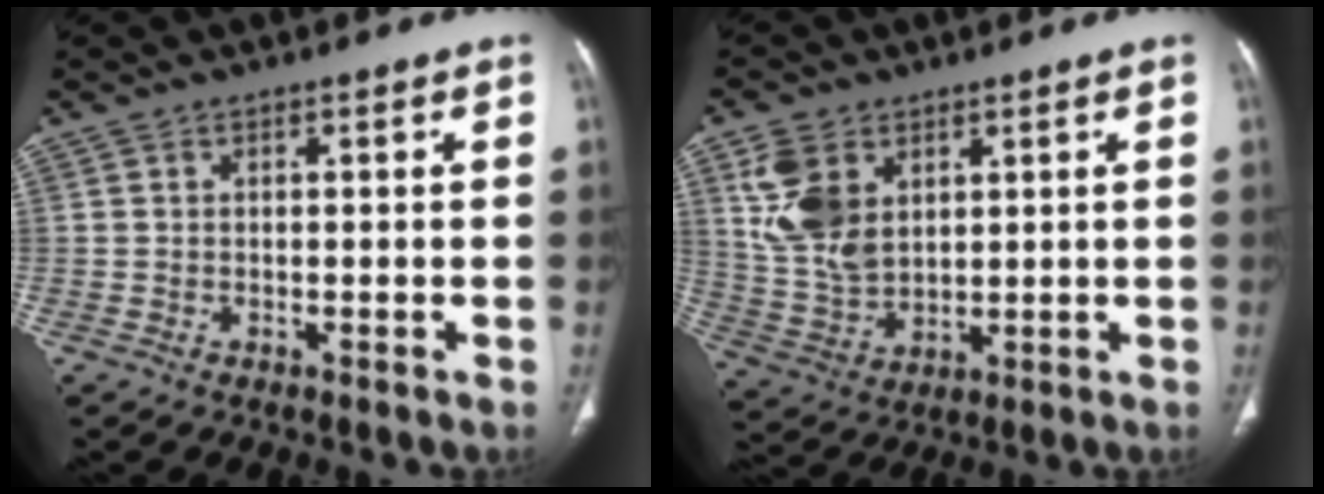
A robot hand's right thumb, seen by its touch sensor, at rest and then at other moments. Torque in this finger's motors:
{"motor_torque": [0.27, 1.22, 0.72, 0.87, 0.11]}